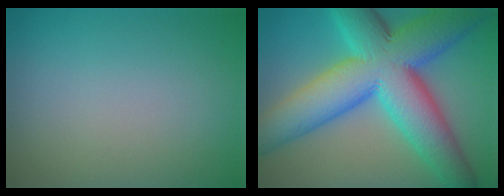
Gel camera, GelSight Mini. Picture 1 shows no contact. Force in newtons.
{"total": 14.5, "press": 14.5, "slide": 0.2}